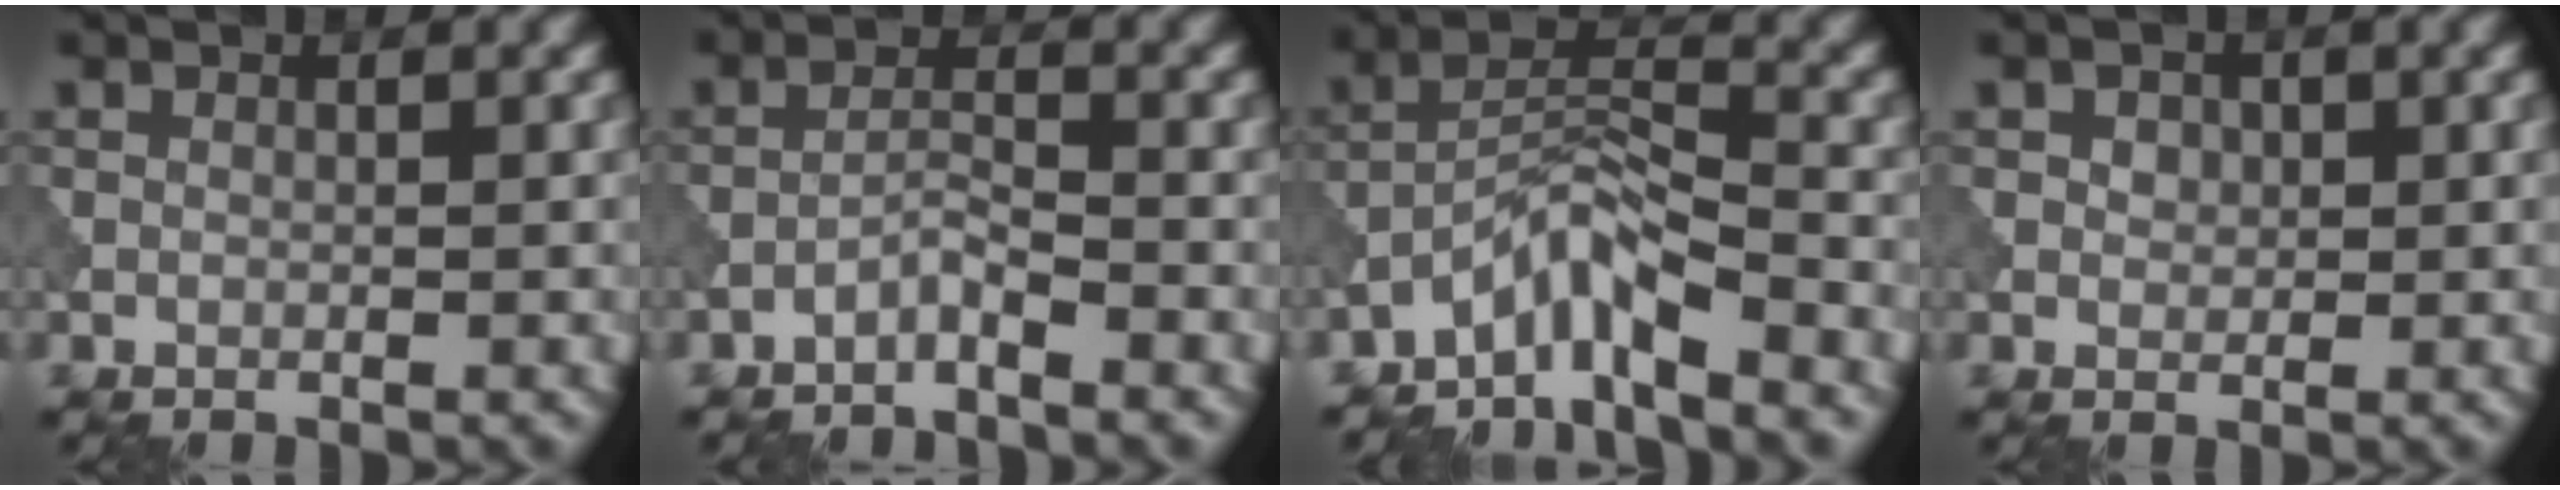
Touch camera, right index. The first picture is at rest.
{"total": 2.0, "force": [-1.6, 0.1, 1.1], "torque": [-0.020, 0.010, -0.036]}
{"total": 4.9, "force": [-3.9, 0.8, 3.0], "torque": [-0.049, 0.010, -0.083]}
{"total": 1.4, "force": [0.5, 1.2, 0.7], "torque": [-0.010, 0.003, 0.003]}